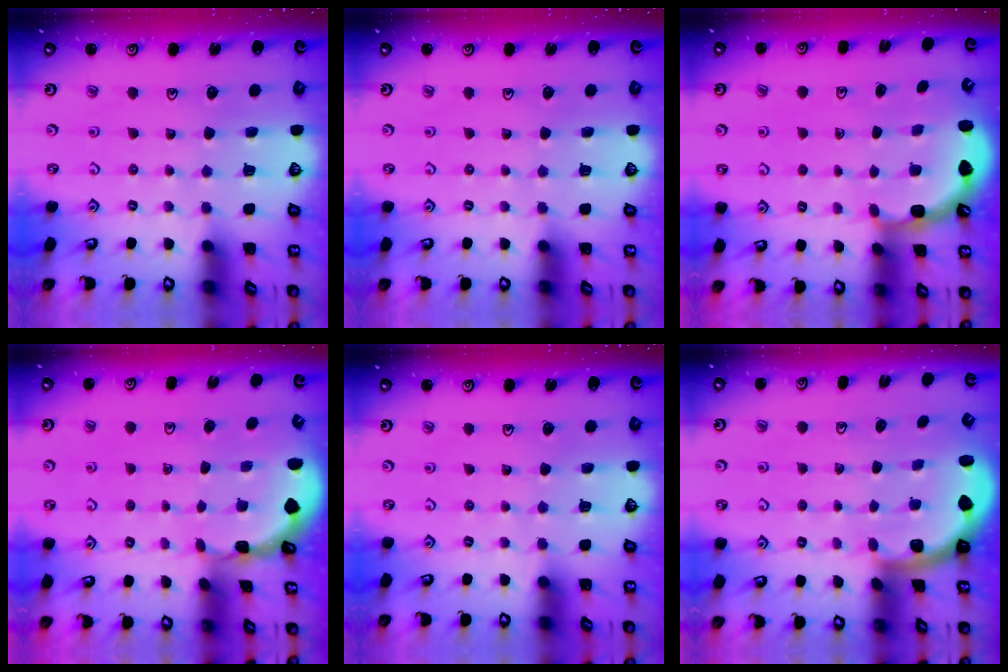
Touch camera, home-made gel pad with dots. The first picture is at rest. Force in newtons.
{"total": 0.0}
{"total": 3.1, "press": 2.5, "slide": 1.8}
{"total": 0.7, "press": 0.7, "slide": 0.1}
{"total": 0.0}
{"total": 2.0, "press": 2.0, "slide": 0.5}